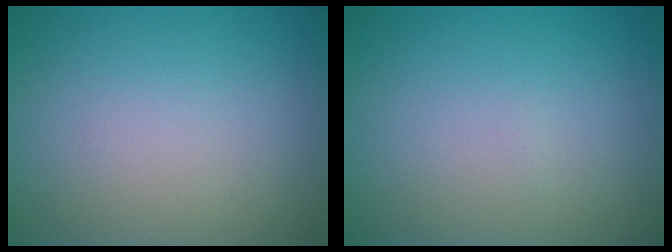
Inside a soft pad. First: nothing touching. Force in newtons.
{"total": 0.0}